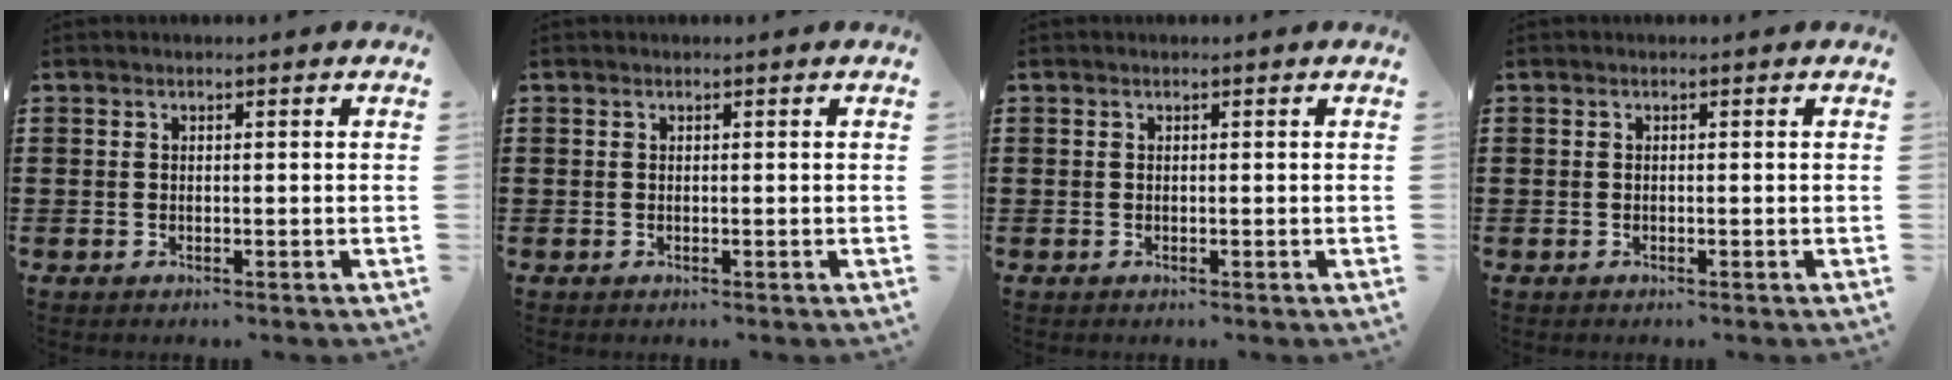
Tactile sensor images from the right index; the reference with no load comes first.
{"total": 0.0}
{"total": 0.0}
{"total": 0.0}